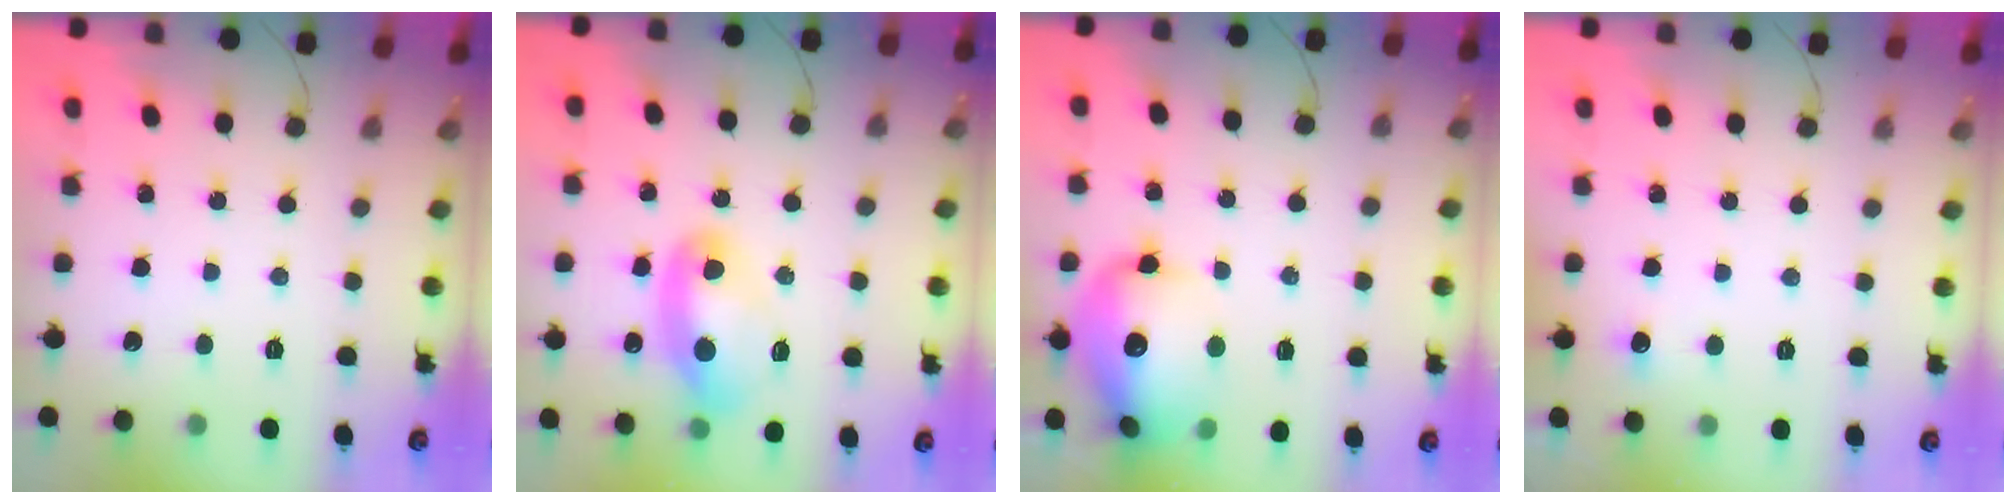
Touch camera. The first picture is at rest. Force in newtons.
{"total": 11.8, "press": 11.8, "slide": 0.9}
{"total": 17.4, "press": 17.1, "slide": 2.8}
{"total": 3.0, "press": 2.8, "slide": 1.2}